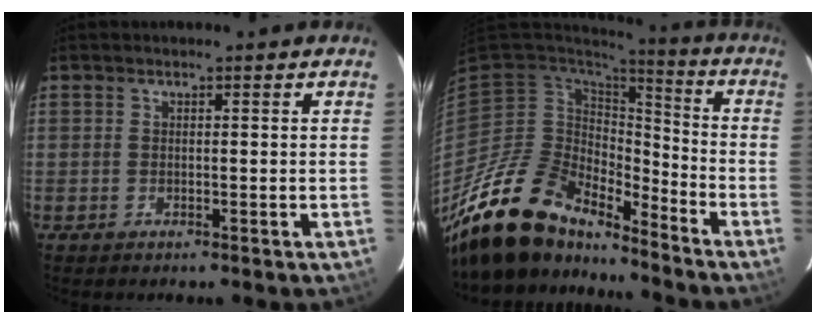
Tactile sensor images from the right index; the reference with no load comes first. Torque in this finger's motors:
{"motor_torque": [1.04, -1.09, 0.51, 0.13]}